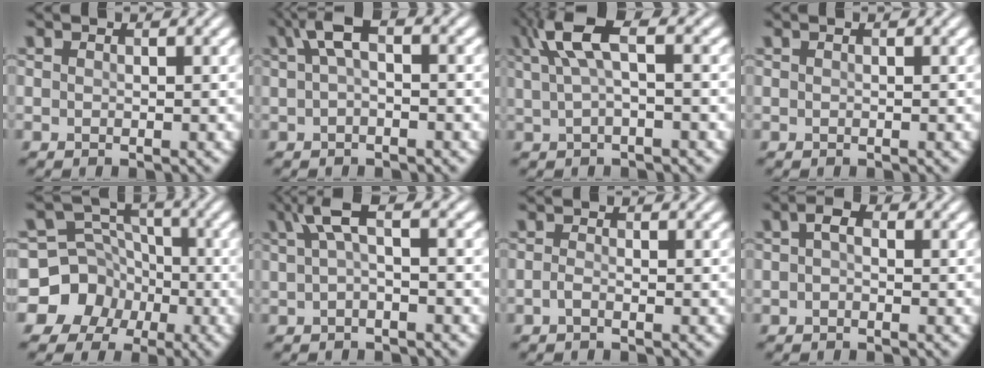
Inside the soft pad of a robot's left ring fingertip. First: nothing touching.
{"total": 3.3, "force": [0.9, 1.3, 2.9], "torque": [-0.054, 0.011, 0.009]}
{"total": 4.7, "force": [1.7, 1.4, 4.2], "torque": [-0.085, 0.010, 0.032]}
{"total": 0.0}
{"total": 9.8, "force": [-4.4, 8.7, 1.2], "torque": [-0.010, -0.005, -0.092]}
{"total": 3.1, "force": [0.9, 0.8, 2.8], "torque": [-0.053, 0.006, 0.013]}
{"total": 0.8, "force": [-0.5, 0.2, 0.5], "torque": [-0.014, -0.001, -0.011]}
{"total": 1.4, "force": [0.0, 0.9, 1.1], "torque": [-0.020, 0.004, -0.004]}